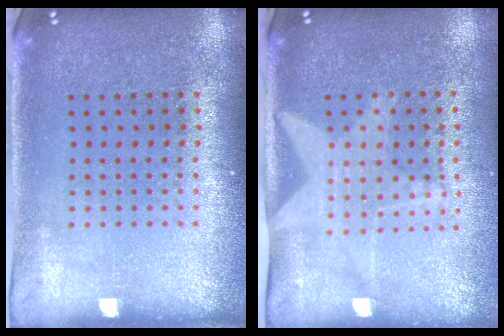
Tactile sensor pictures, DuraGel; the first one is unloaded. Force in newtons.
{"total": 1.4, "press": 1.4, "slide": 0.3}